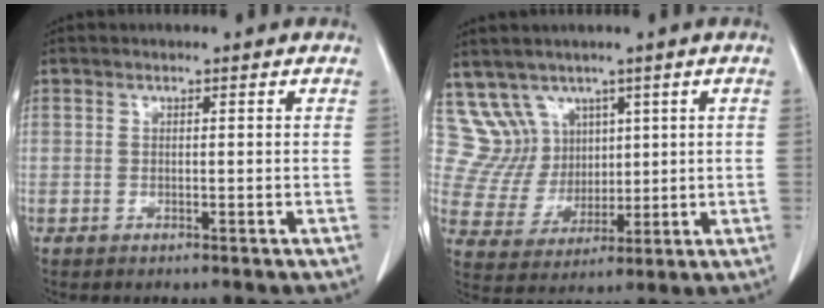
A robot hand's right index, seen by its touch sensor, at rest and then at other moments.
{"total": 8.6, "force": [5.6, 6.5, 0.2], "torque": [-0.008, 0.035, 0.124]}